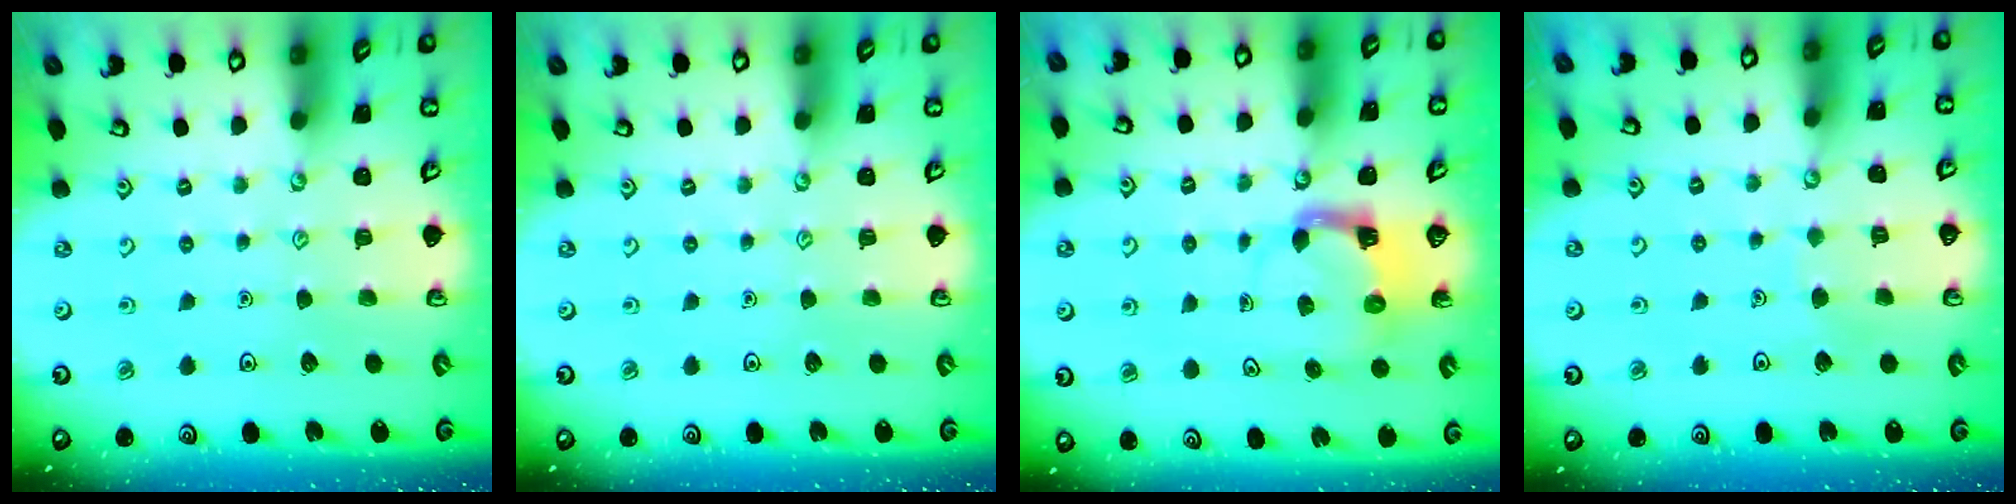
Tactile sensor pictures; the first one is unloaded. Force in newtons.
{"total": 0.0}
{"total": 3.9, "press": 3.8, "slide": 0.7}
{"total": 3.9, "press": 3.9, "slide": 0.3}